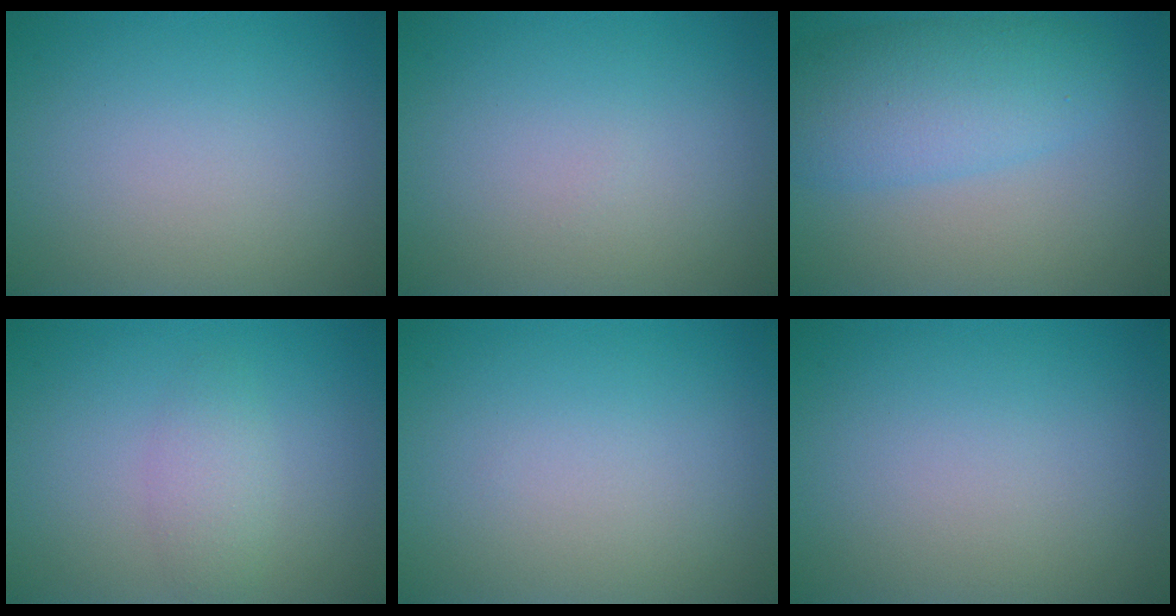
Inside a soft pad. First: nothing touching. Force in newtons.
{"total": 0.0}
{"total": 5.8, "press": 5.8, "slide": 0.2}
{"total": 1.9, "press": 1.9, "slide": 0.0}
{"total": 0.0}
{"total": 0.0}